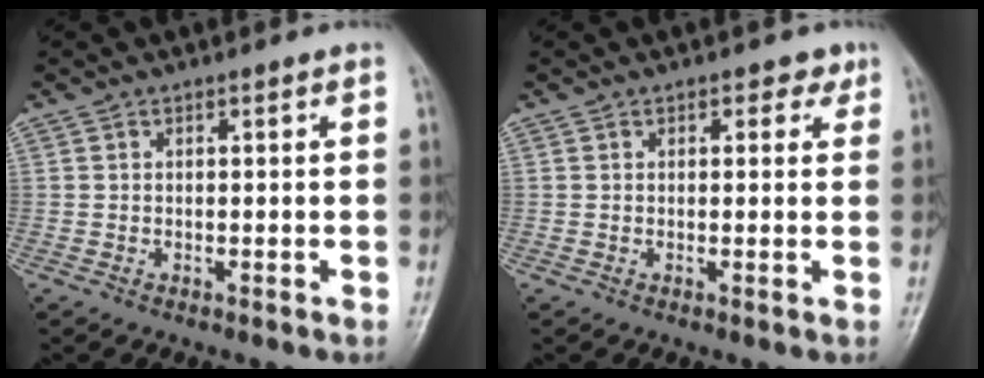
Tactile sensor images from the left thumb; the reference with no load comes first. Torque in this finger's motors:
{"motor_torque": [-0.10, 0.00, -0.33, 0.14, 0.03]}